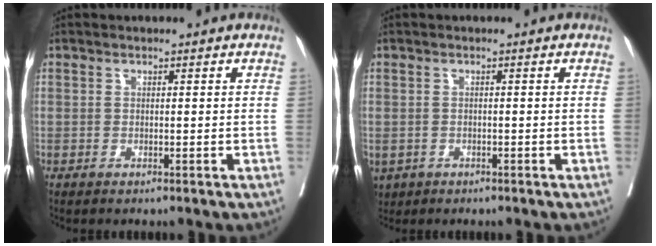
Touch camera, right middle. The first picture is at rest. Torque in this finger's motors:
{"motor_torque": [1.13, -1.01, 1.05, 0.21]}